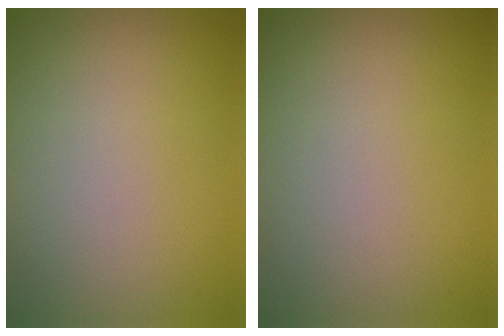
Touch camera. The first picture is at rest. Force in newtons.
{"total": 0.0}